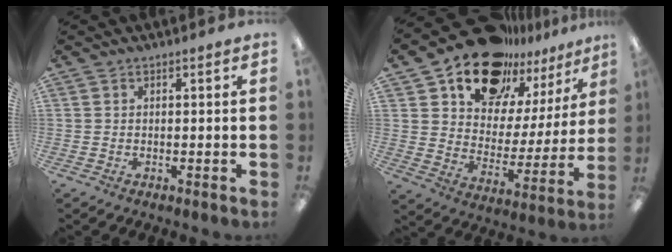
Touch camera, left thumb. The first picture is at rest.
{"total": 18.1, "force": [15.2, 8.7, 4.6], "torque": [-0.093, -0.125, 0.274]}